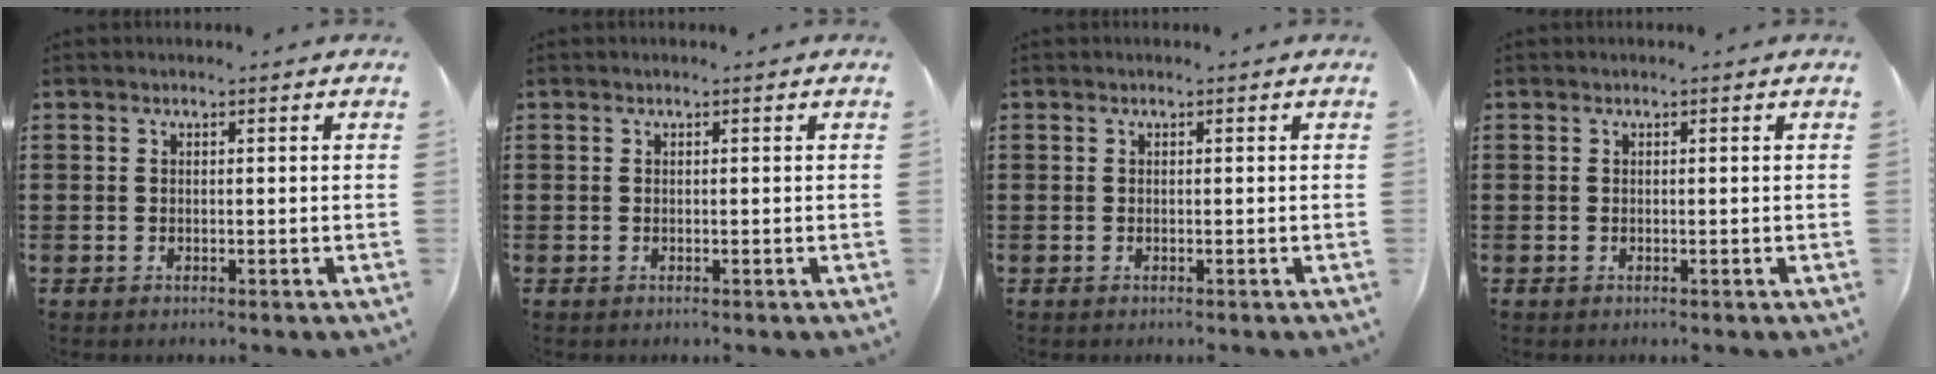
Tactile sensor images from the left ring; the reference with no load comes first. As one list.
[{"total": 0.0}, {"total": 0.0}, {"total": 0.0}]